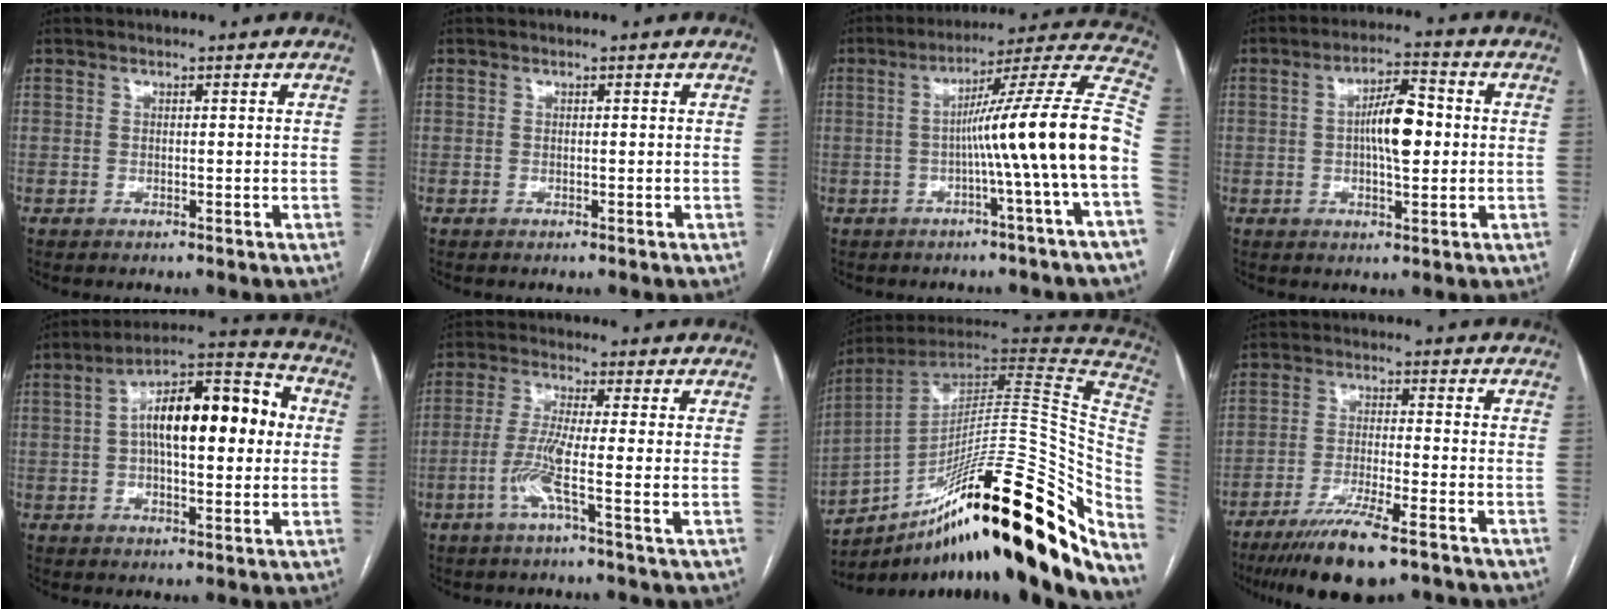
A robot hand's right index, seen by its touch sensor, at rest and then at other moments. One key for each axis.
{"total": 0.0}
{"total": 16.5, "fx": -3.0, "fy": -2.7, "fz": 16.0, "tx": -0.220, "ty": 0.024, "tz": -0.057}
{"total": 7.5, "fx": 0.2, "fy": 1.9, "fz": 7.2, "tx": -0.130, "ty": 0.014, "tz": 0.002}
{"total": 16.1, "fx": 1.9, "fy": 5.2, "fz": 15.1, "tx": -0.243, "ty": 0.040, "tz": 0.024}
{"total": 6.0, "fx": -1.8, "fy": -0.8, "fz": 5.7, "tx": -0.116, "ty": -0.010, "tz": -0.041}
{"total": 35.7, "fx": -20.2, "fy": 5.2, "fz": 29.0, "tx": -0.312, "ty": 0.015, "tz": -0.309}
{"total": 10.9, "fx": -7.8, "fy": 0.8, "fz": 7.6, "tx": -0.132, "ty": -0.028, "tz": -0.131}